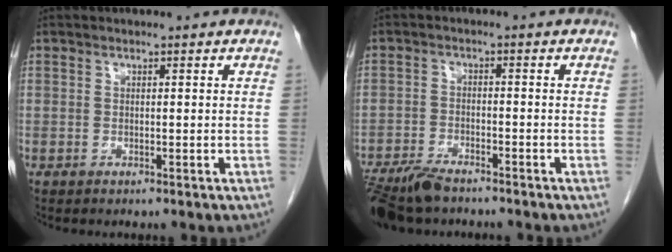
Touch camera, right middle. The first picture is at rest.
{"total": 7.8, "force": [-6.5, 2.2, 3.7], "torque": [-0.064, -0.016, -0.113]}